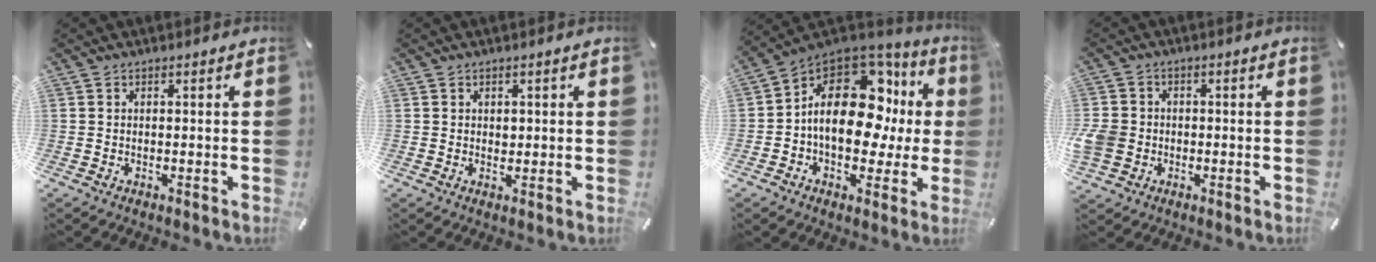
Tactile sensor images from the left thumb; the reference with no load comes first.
{"total": 1.2, "force": [0.2, 1.1, 0.5], "torque": [0.006, -0.002, 0.000]}
{"total": 20.1, "force": [2.0, 12.9, 15.2], "torque": [-0.245, -0.009, 0.035]}
{"total": 5.5, "force": [-1.2, 5.0, 2.1], "torque": [-0.065, 0.004, -0.024]}